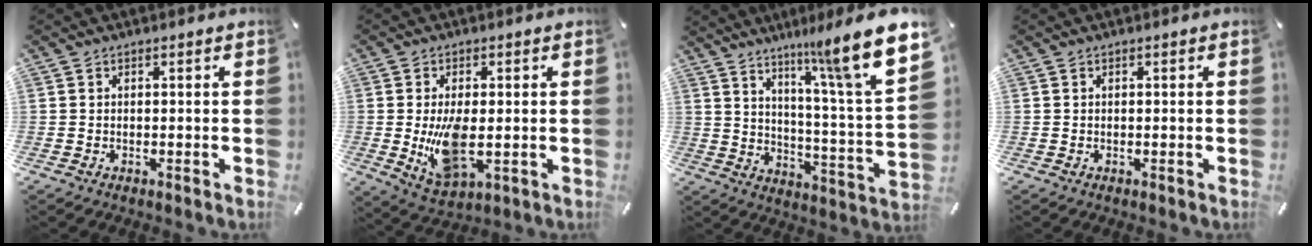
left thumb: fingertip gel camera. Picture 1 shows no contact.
{"total": 10.6, "force": [-0.4, 5.5, 9.1], "torque": [-0.184, -0.017, -0.006]}
{"total": 16.2, "force": [11.0, 1.2, 11.8], "torque": [-0.184, -0.094, 0.162]}
{"total": 0.0}